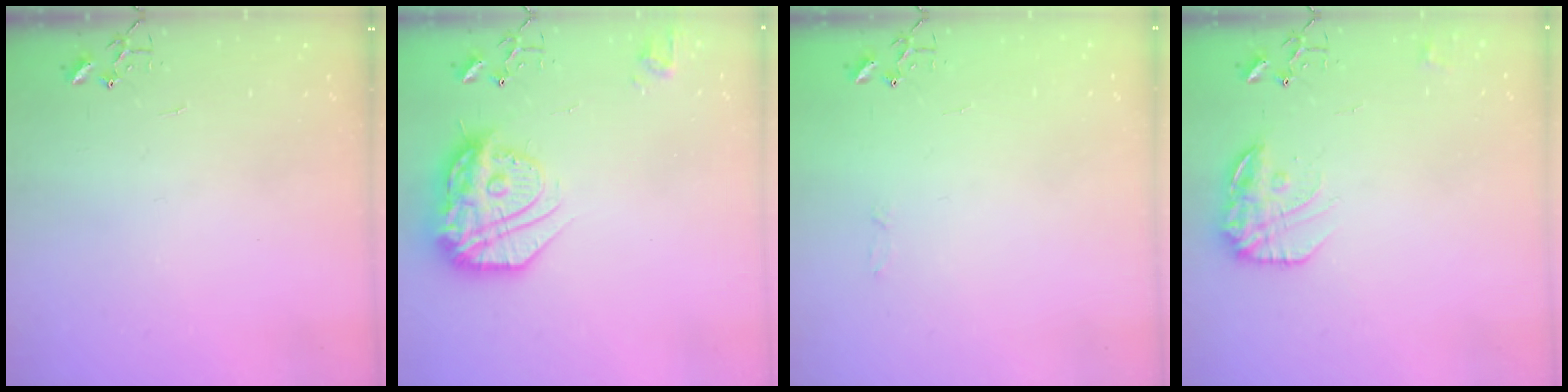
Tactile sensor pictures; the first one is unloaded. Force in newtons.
{"total": 21.8, "press": 21.8, "slide": 1.8}
{"total": 3.3, "press": 3.2, "slide": 0.6}
{"total": 13.9, "press": 13.8, "slide": 0.6}